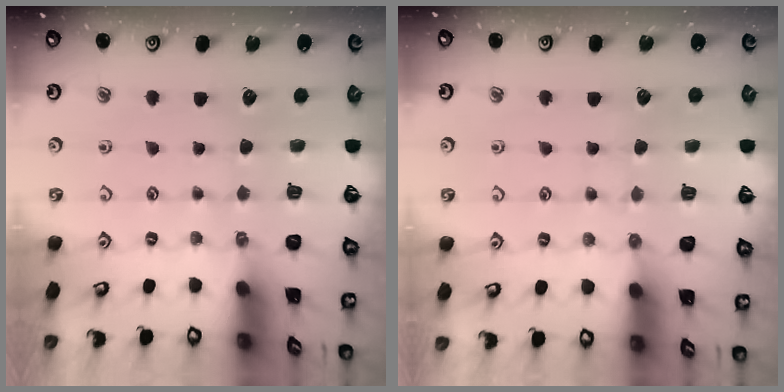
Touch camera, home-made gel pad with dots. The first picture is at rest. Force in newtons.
{"total": 4.4, "press": 4.4, "slide": 0.4}